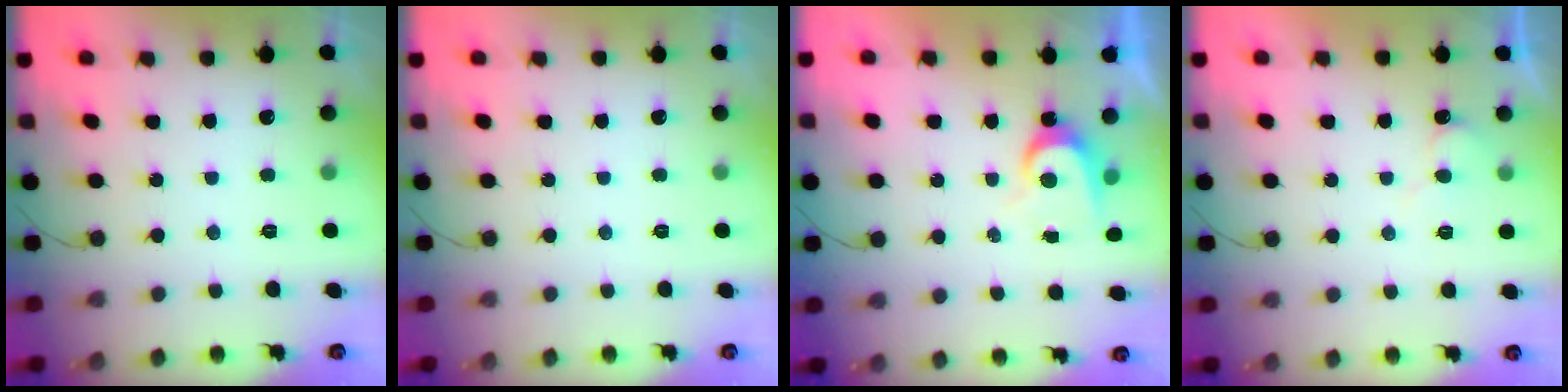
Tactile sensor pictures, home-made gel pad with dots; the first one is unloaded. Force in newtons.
{"total": 0.0}
{"total": 5.1, "press": 5.0, "slide": 0.5}
{"total": 5.8, "press": 5.8, "slide": 0.5}